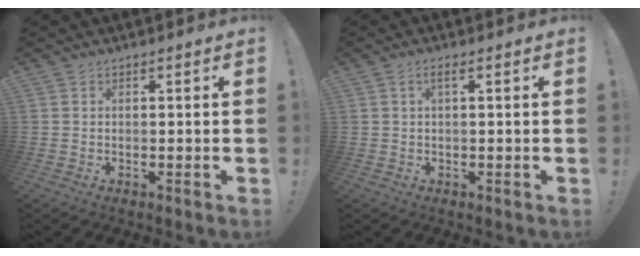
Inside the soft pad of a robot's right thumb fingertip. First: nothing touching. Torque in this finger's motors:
{"motor_torque": [0.04, 0.01, 0.36, 0.03, 0.03]}